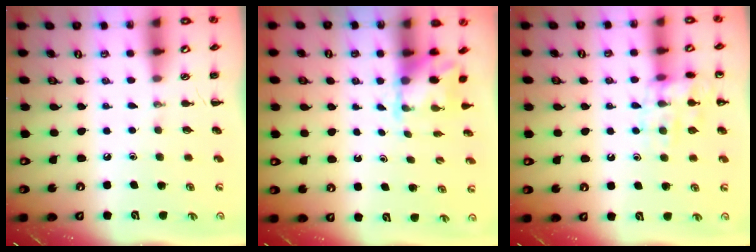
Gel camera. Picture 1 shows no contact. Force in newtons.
{"total": 2.0, "press": 1.9, "slide": 0.7}
{"total": 12.0, "press": 12.0, "slide": 0.6}